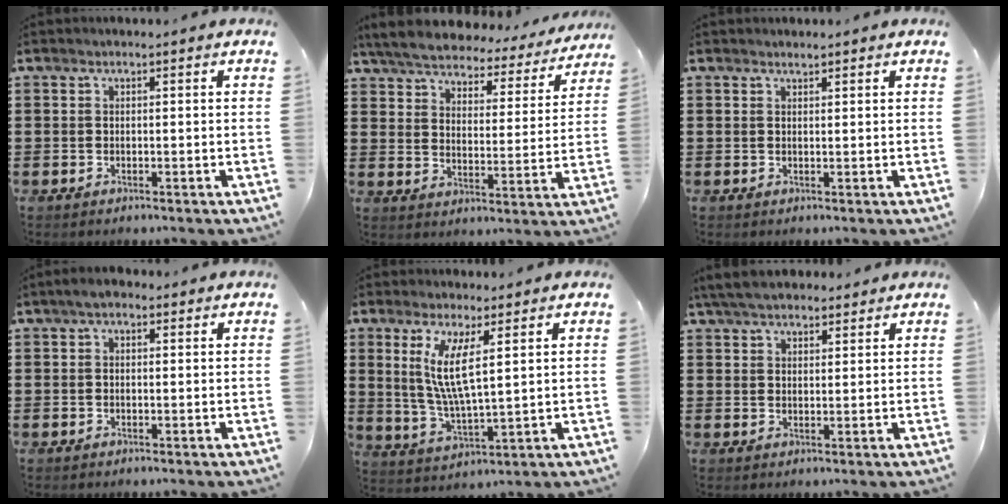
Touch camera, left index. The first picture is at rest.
{"total": 5.3, "force": [5.2, 0.6, 1.0], "torque": [-0.048, -0.035, 0.088]}
{"total": 0.9, "force": [0.9, 0.1, 0.2], "torque": [-0.004, 0.000, 0.017]}
{"total": 1.9, "force": [1.0, 1.0, 1.3], "torque": [-0.029, 0.009, 0.016]}
{"total": 8.2, "force": [3.6, 1.5, 7.2], "torque": [-0.155, -0.009, 0.062]}
{"total": 5.1, "force": [4.5, 1.4, 2.0], "torque": [-0.051, -0.004, 0.085]}